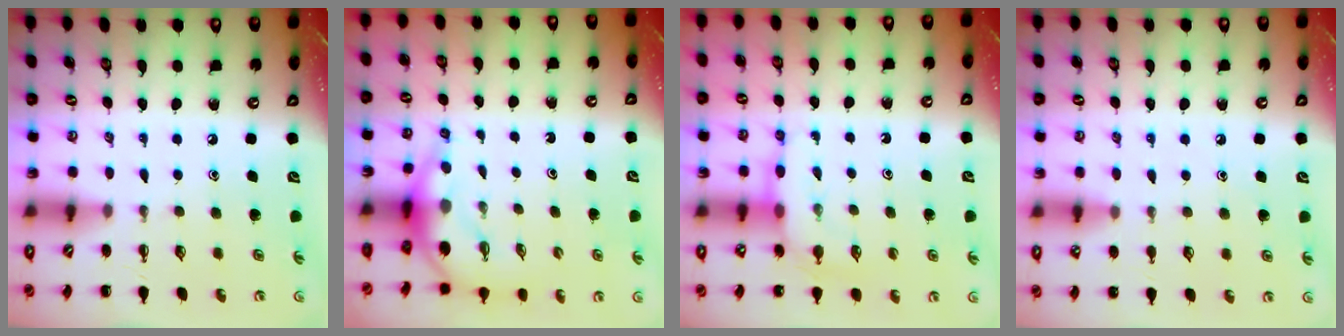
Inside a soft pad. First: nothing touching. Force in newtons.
{"total": 5.7, "press": 5.7, "slide": 0.7}
{"total": 7.7, "press": 7.7, "slide": 0.8}
{"total": 6.6, "press": 6.3, "slide": 2.1}